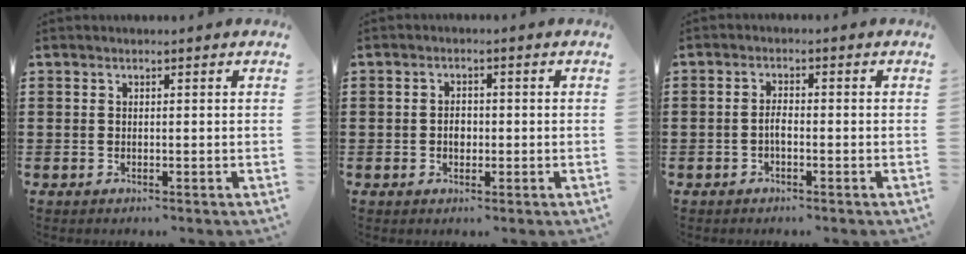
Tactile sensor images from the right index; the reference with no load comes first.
{"total": 2.1, "force": [-0.3, 1.4, 1.5], "torque": [-0.031, 0.005, -0.006]}
{"total": 1.8, "force": [-0.8, 0.7, 1.5], "torque": [-0.039, -0.001, -0.017]}